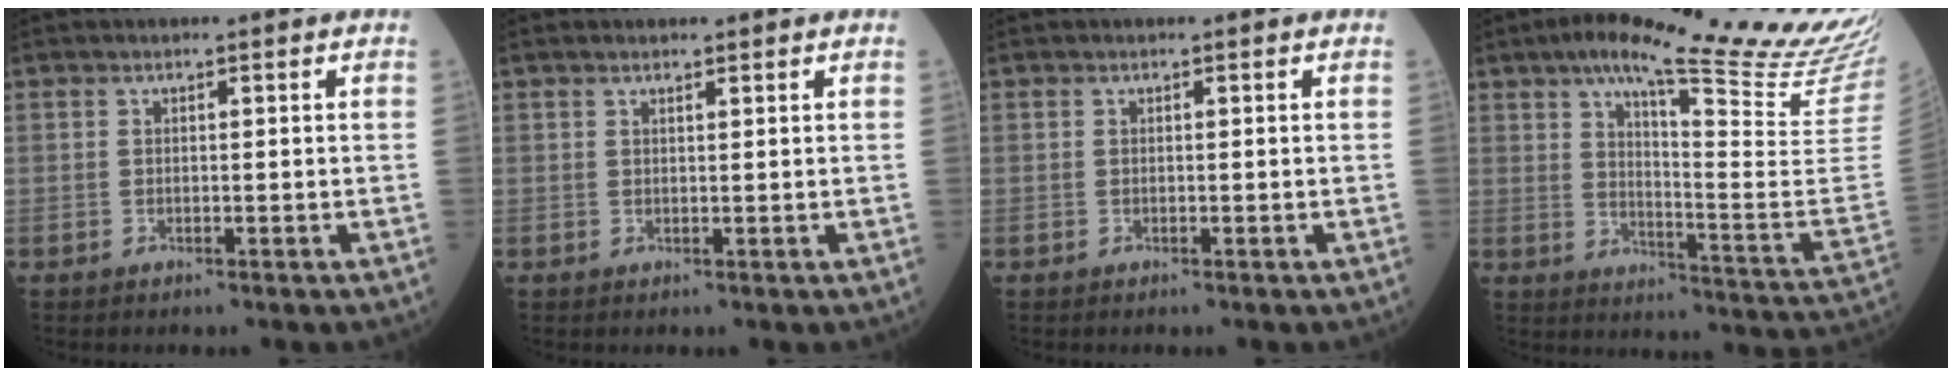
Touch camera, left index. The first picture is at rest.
{"total": 1.4, "force": [1.3, 0.4, 0.6], "torque": [-0.014, 0.012, 0.022]}
{"total": 0.0}
{"total": 27.5, "force": [22.4, 0.9, 16.0], "torque": [-0.231, -0.064, 0.288]}